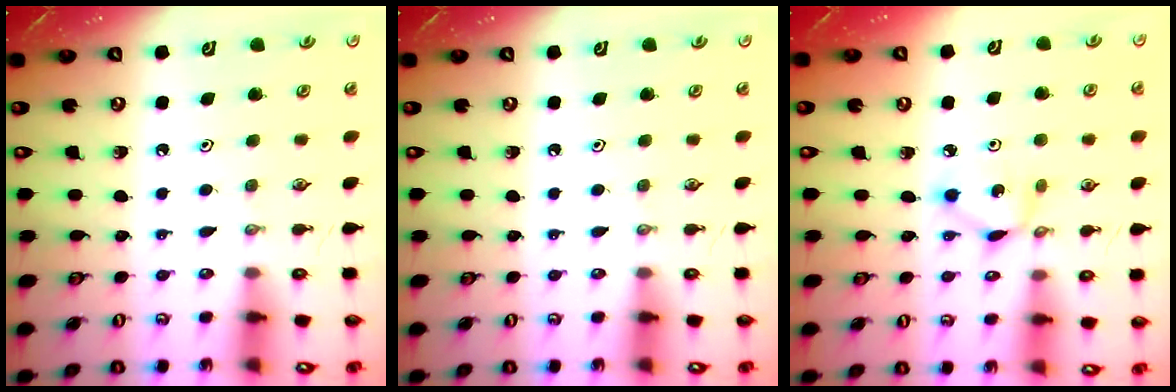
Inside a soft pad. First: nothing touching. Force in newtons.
{"total": 0.0}
{"total": 3.9, "press": 3.9, "slide": 0.2}